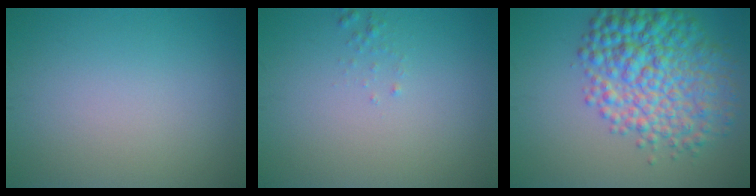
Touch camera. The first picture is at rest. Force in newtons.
{"total": 0.6, "press": 0.6, "slide": 0.1}
{"total": 8.5, "press": 8.5, "slide": 0.1}